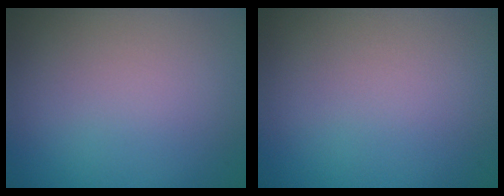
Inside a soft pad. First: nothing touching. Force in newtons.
{"total": 0.0}